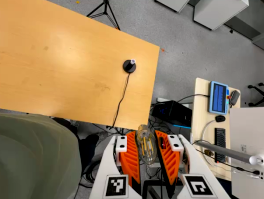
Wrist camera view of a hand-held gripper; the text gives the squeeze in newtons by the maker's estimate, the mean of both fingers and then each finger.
{"total": 19.6, "left": 21.7, "right": 17.5}